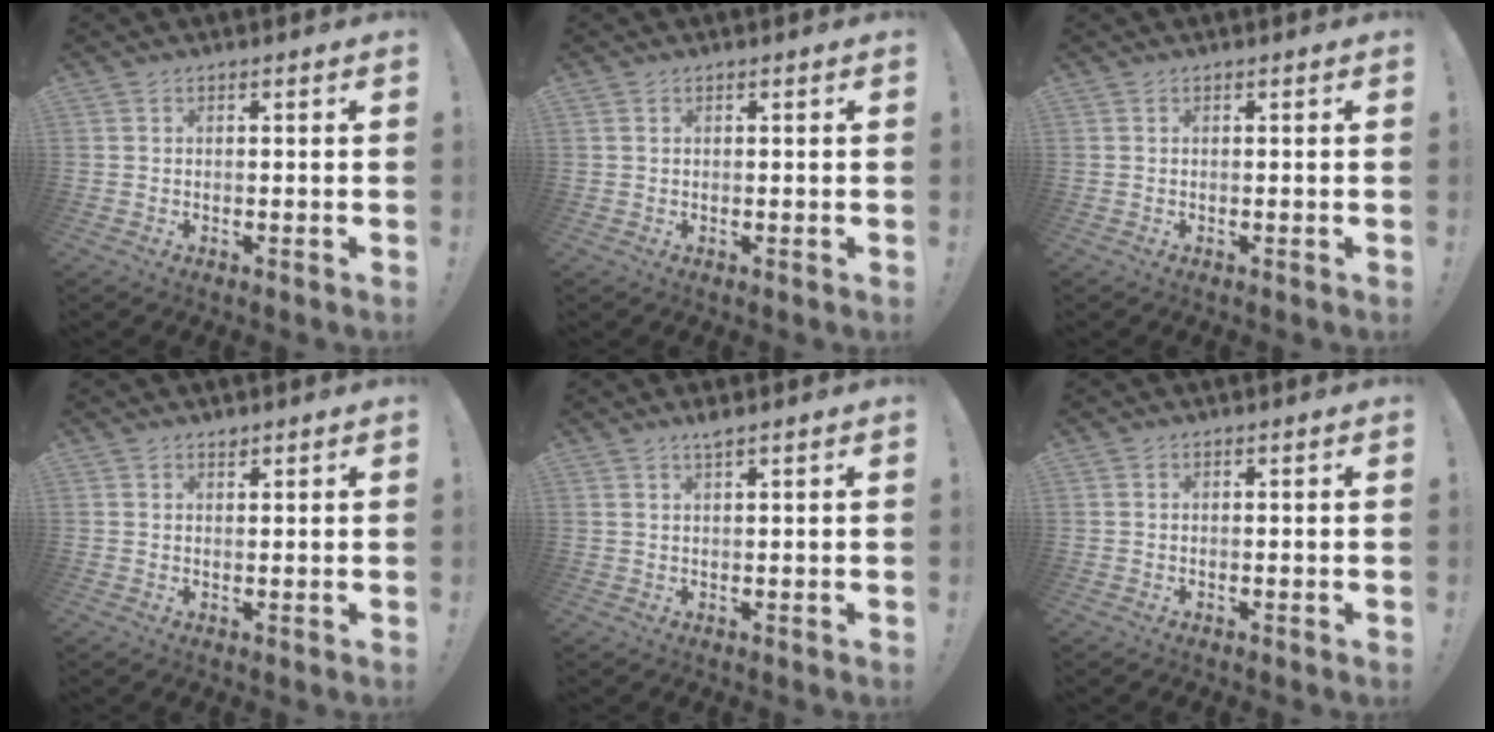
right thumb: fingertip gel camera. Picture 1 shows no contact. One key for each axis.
{"total": 0.0}
{"total": 0.0}
{"total": 1.1, "fx": 1.0, "fy": 0.5, "fz": 0.0, "tx": 0.008, "ty": -0.007, "tz": 0.018}
{"total": 1.6, "fx": 1.3, "fy": -0.3, "fz": 0.7, "tx": -0.010, "ty": -0.009, "tz": 0.022}
{"total": 0.0}